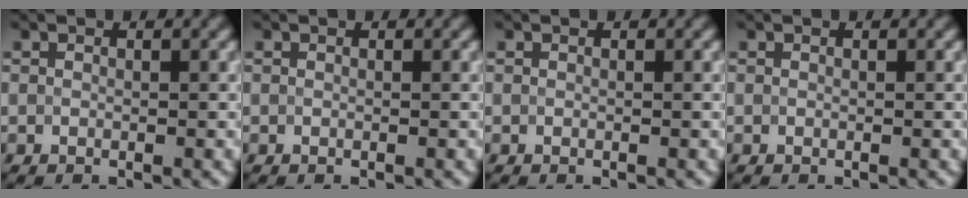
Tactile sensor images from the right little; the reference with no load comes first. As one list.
[{"total": 0.0}, {"total": 0.0}, {"total": 0.0}]